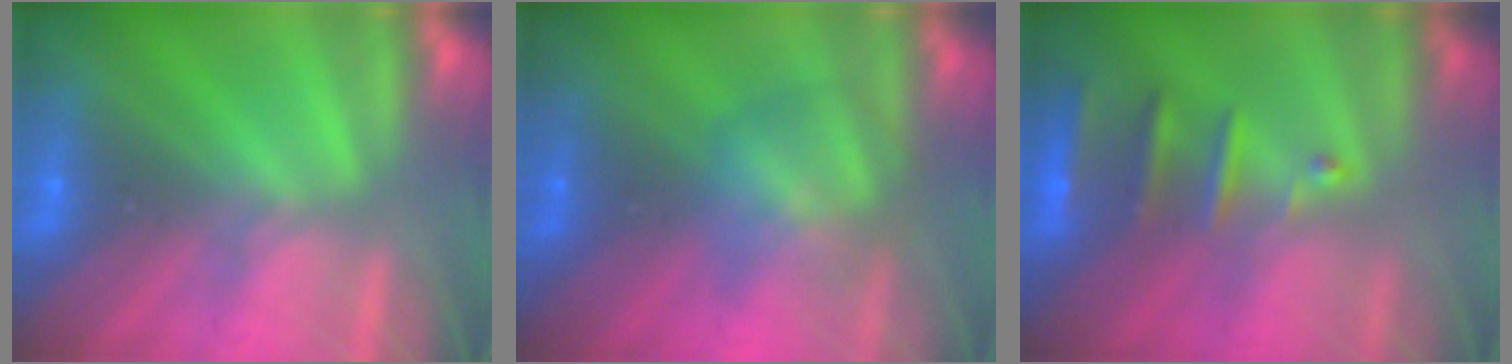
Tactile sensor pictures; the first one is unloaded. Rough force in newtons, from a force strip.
{"total": 3.0}
{"total": 2.7}